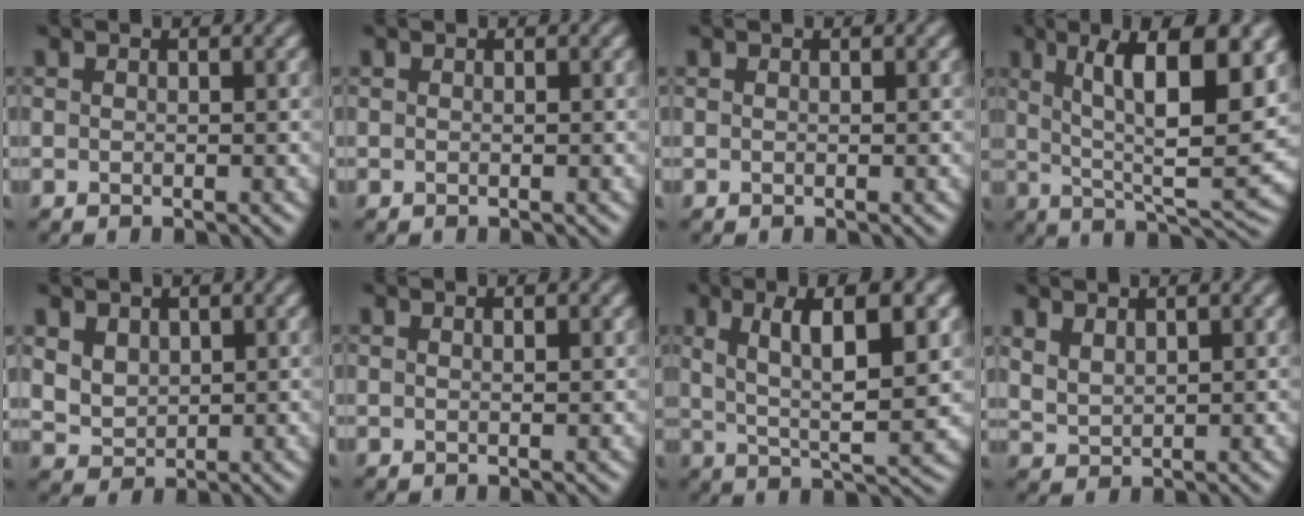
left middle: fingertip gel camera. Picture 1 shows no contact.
{"total": 0.0}
{"total": 0.0}
{"total": 11.6, "force": [3.6, 3.2, 10.5], "torque": [-0.159, 0.003, 0.060]}
{"total": 3.3, "force": [1.6, 2.4, 1.6], "torque": [-0.042, -0.002, 0.037]}
{"total": 0.8, "force": [0.4, 0.2, 0.7], "torque": [-0.006, 0.002, 0.001]}
{"total": 8.3, "force": [2.4, 2.5, 7.6], "torque": [-0.126, 0.003, 0.042]}
{"total": 2.1, "force": [1.6, 0.9, 1.0], "torque": [-0.023, 0.003, 0.040]}